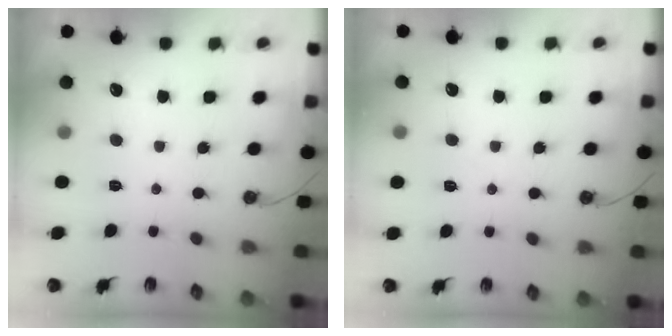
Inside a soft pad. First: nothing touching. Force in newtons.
{"total": 4.7, "press": 4.7, "slide": 0.7}